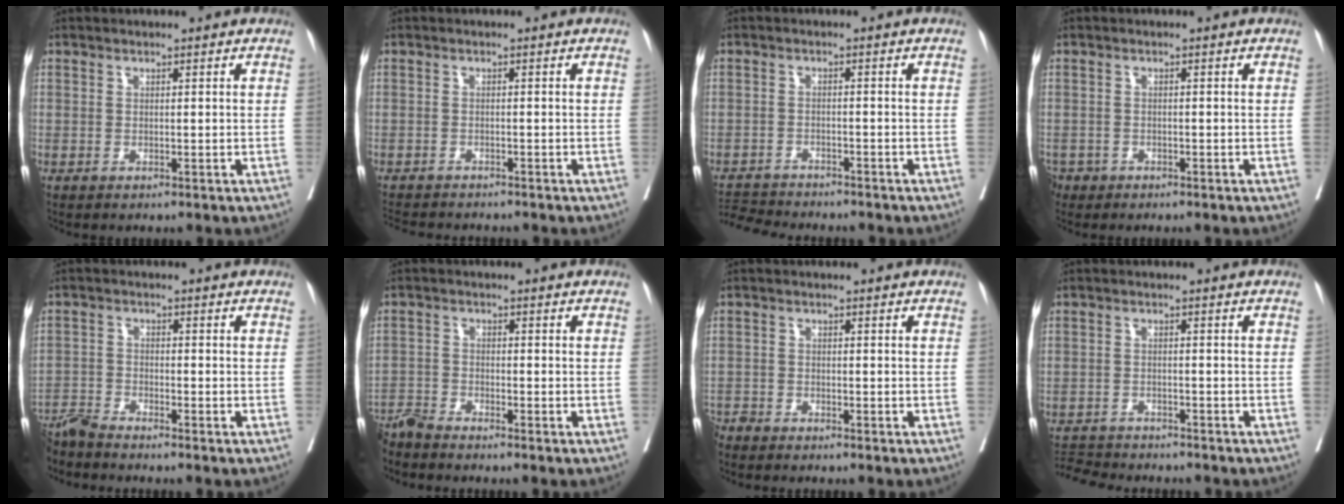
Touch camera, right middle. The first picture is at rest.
{"total": 6.7, "force": [-6.2, 1.2, 2.2], "torque": [-0.029, -0.006, -0.093]}
{"total": 7.1, "force": [-7.0, 0.5, 1.3], "torque": [-0.015, -0.006, -0.113]}
{"total": 3.1, "force": [-2.2, 2.1, 0.1], "torque": [0.000, 0.003, -0.041]}
{"total": 4.3, "force": [-4.2, -0.5, 0.8], "torque": [-0.008, -0.019, -0.084]}
{"total": 4.0, "force": [-3.9, -0.5, 0.5], "torque": [-0.004, -0.017, -0.078]}
{"total": 2.9, "force": [-2.9, 0.1, 0.2], "torque": [0.004, -0.008, -0.053]}
{"total": 7.7, "force": [-7.4, 1.2, 1.6], "torque": [-0.022, -0.004, -0.115]}